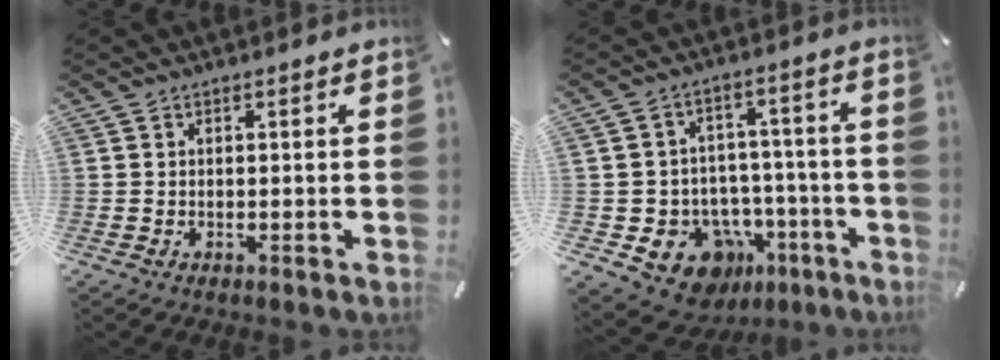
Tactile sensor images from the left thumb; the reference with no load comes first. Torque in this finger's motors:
{"motor_torque": [-0.07, 0.74, 0.27, 0.04, 0.13]}